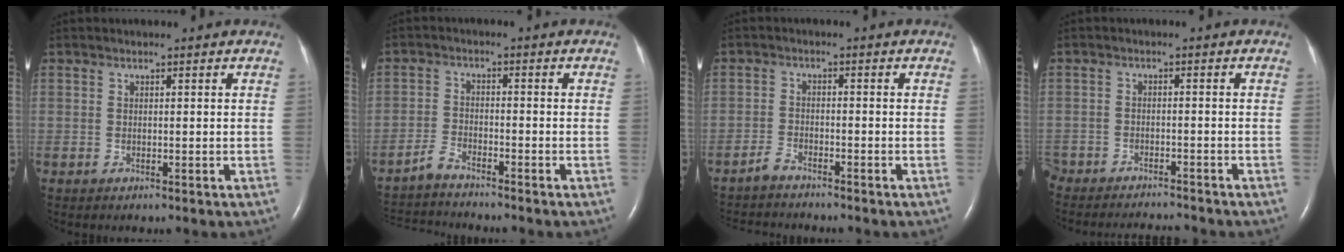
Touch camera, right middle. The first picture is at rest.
{"total": 5.3, "force": [-5.1, -0.1, 1.2], "torque": [-0.031, -0.018, -0.093]}
{"total": 3.1, "force": [-3.1, 0.3, 0.6], "torque": [-0.016, -0.010, -0.052]}
{"total": 9.6, "force": [-9.2, 1.7, 2.3], "torque": [-0.046, -0.008, -0.130]}